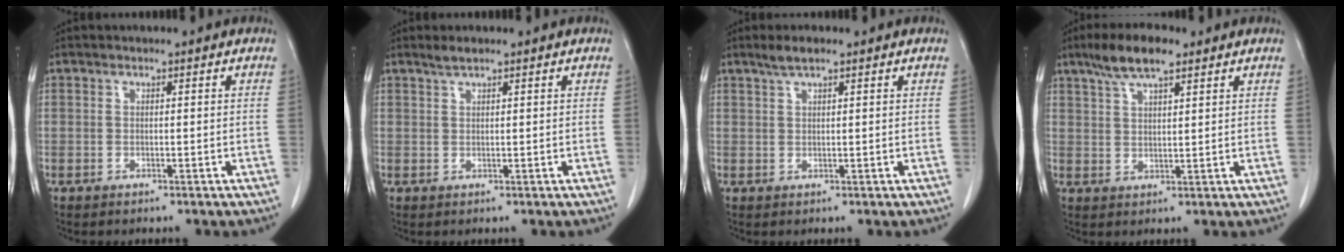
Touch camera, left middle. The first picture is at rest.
{"total": 1.5, "force": [1.2, 0.1, 0.8], "torque": [-0.020, 0.003, 0.026]}
{"total": 2.5, "force": [1.8, 0.3, 1.6], "torque": [-0.039, 0.007, 0.036]}
{"total": 7.1, "force": [4.9, 1.7, 4.9], "torque": [-0.101, 0.014, 0.090]}